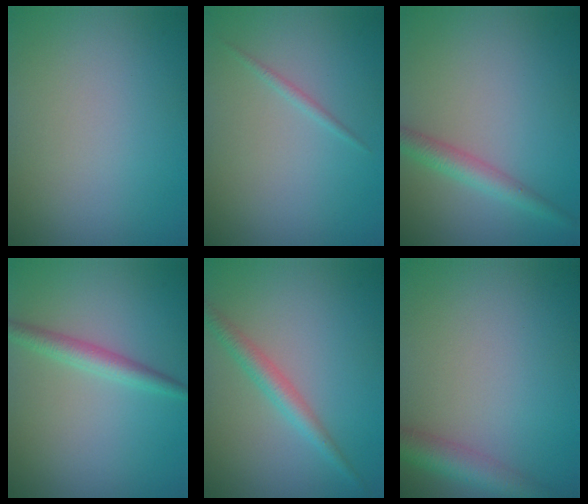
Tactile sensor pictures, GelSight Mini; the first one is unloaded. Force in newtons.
{"total": 0.7, "press": 0.7, "slide": 0.0}
{"total": 2.6, "press": 2.6, "slide": 0.1}
{"total": 2.3, "press": 2.3, "slide": 0.0}
{"total": 2.5, "press": 2.5, "slide": 0.1}
{"total": 3.7, "press": 3.7, "slide": 0.1}